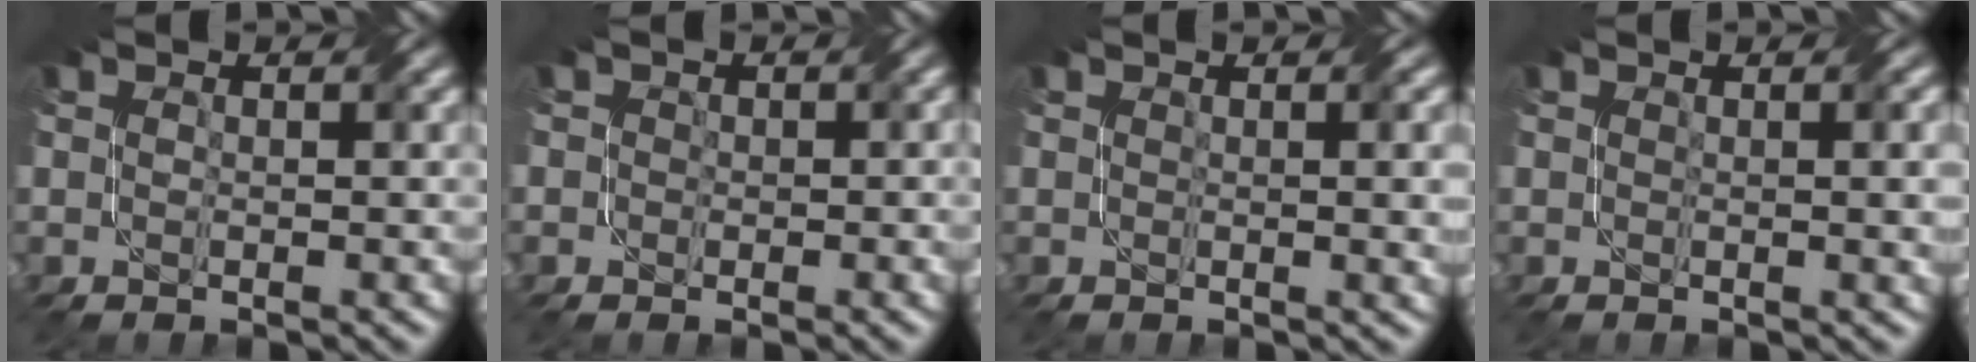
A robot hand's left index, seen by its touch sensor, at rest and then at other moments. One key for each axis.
{"total": 1.7, "fx": 0.3, "fy": 1.5, "fz": 0.7, "tx": -0.005, "ty": 0.005, "tz": -0.006}
{"total": 2.8, "fx": 0.7, "fy": 0.9, "fz": 2.6, "tx": -0.024, "ty": 0.002, "tz": 0.012}
{"total": 2.5, "fx": 0.6, "fy": 0.8, "fz": 2.3, "tx": -0.021, "ty": 0.003, "tz": 0.010}